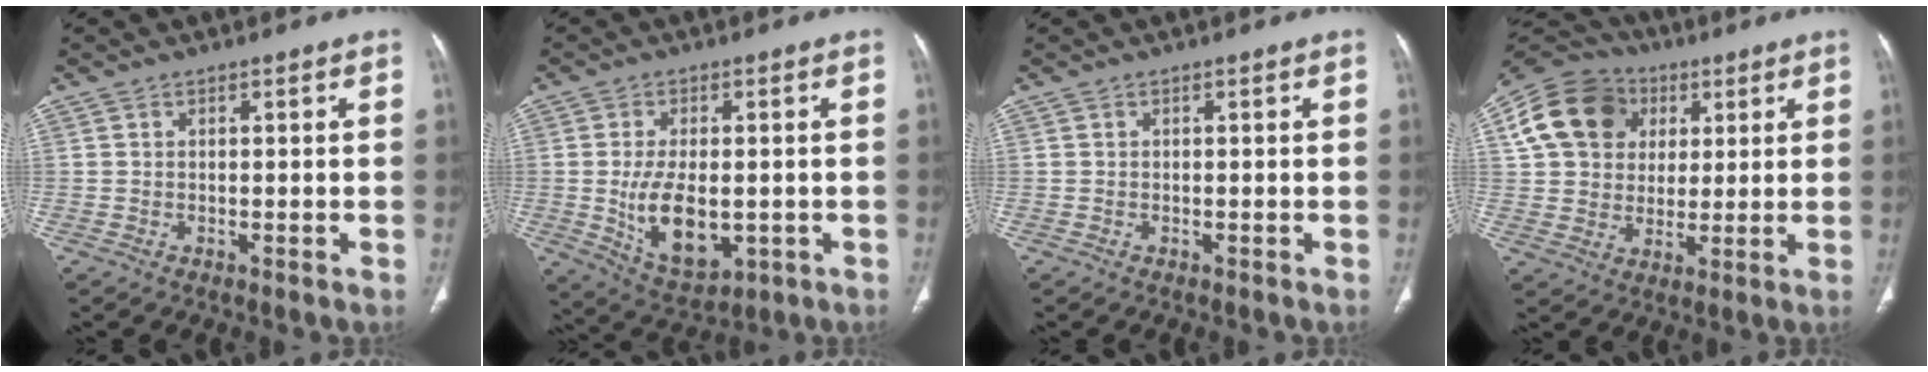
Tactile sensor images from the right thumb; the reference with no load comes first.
{"total": 11.4, "force": [-1.4, 6.3, 9.4], "torque": [-0.153, -0.013, -0.005]}
{"total": 0.0}
{"total": 16.2, "force": [5.1, 13.2, 7.9], "torque": [-0.128, 0.013, 0.086]}